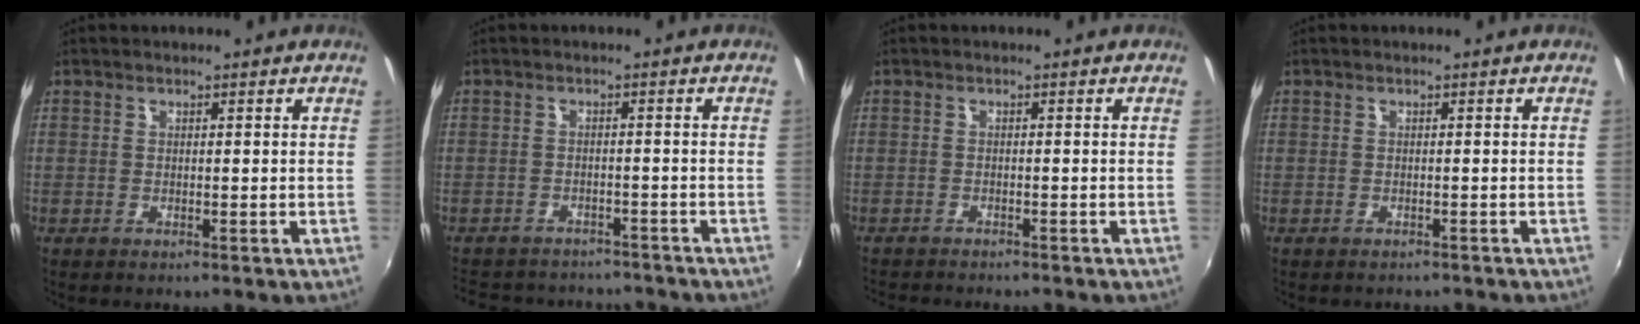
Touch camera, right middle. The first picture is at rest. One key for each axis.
{"total": 13.7, "fx": -11.9, "fy": 5.2, "fz": 4.3, "tx": -0.105, "ty": 0.008, "tz": -0.163}
{"total": 3.7, "fx": -3.5, "fy": 0.4, "fz": 0.9, "tx": -0.032, "ty": -0.018, "tz": -0.060}
{"total": 2.1, "fx": -1.9, "fy": 0.7, "fz": 0.5, "tx": -0.015, "ty": -0.013, "tz": -0.024}